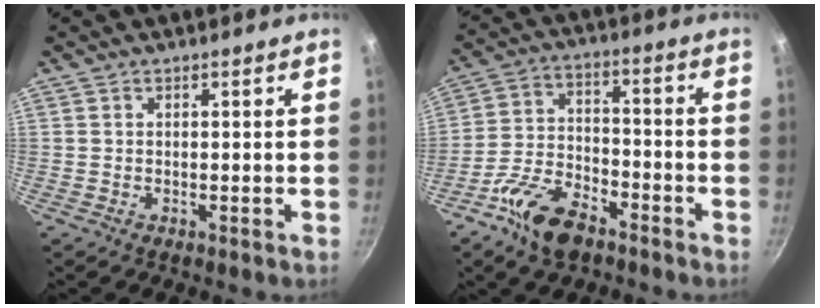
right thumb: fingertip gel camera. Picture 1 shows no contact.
{"total": 11.9, "force": [-7.5, 5.9, 7.0], "torque": [-0.122, 0.046, -0.146]}